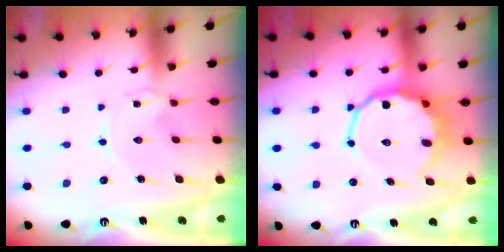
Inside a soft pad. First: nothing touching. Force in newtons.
{"total": 12.1, "press": 11.6, "slide": 3.4}